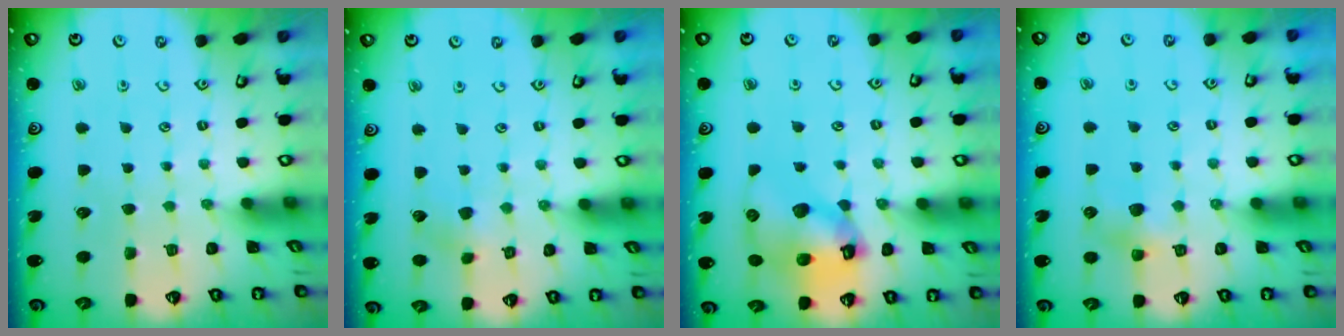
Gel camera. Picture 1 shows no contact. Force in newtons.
{"total": 2.6, "press": 2.6, "slide": 0.4}
{"total": 12.9, "press": 12.8, "slide": 1.5}
{"total": 5.4, "press": 5.3, "slide": 0.5}